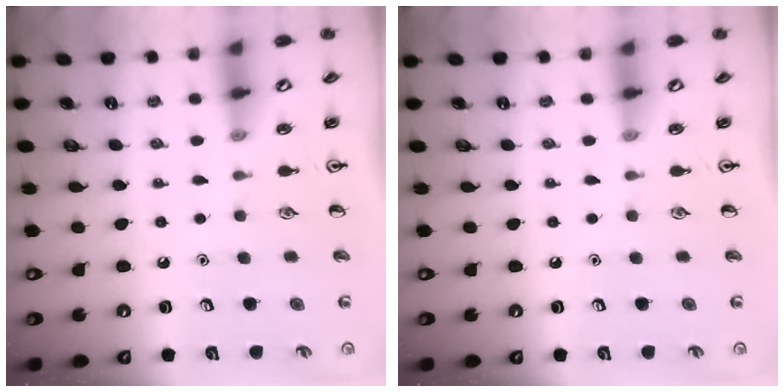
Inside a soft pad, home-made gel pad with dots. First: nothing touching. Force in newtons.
{"total": 0.0}